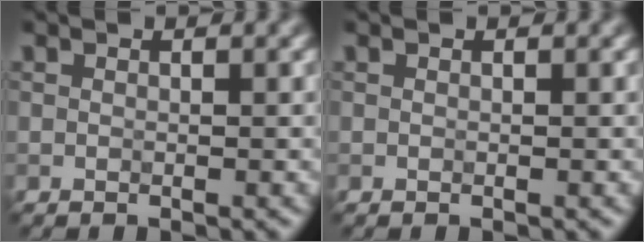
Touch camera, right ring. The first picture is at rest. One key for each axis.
{"total": 0.0}